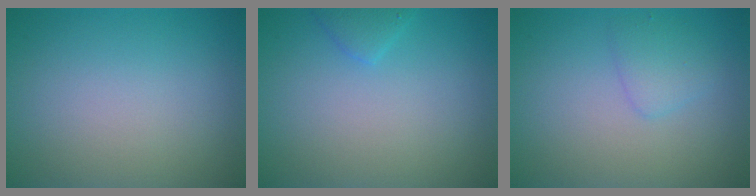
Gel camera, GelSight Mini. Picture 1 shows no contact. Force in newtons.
{"total": 1.3, "press": 1.3, "slide": 0.1}
{"total": 1.7, "press": 1.7, "slide": 0.2}